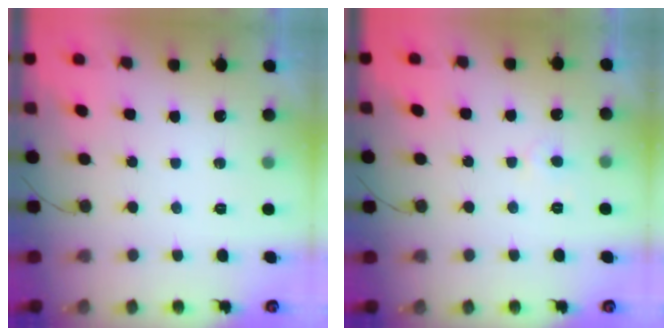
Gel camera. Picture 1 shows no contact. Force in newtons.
{"total": 3.3, "press": 3.3, "slide": 0.3}